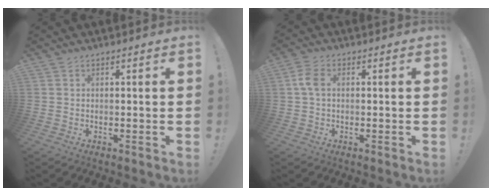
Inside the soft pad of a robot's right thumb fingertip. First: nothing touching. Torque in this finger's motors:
{"motor_torque": [0.15, 0.09, 0.28, 0.05, 0.00]}